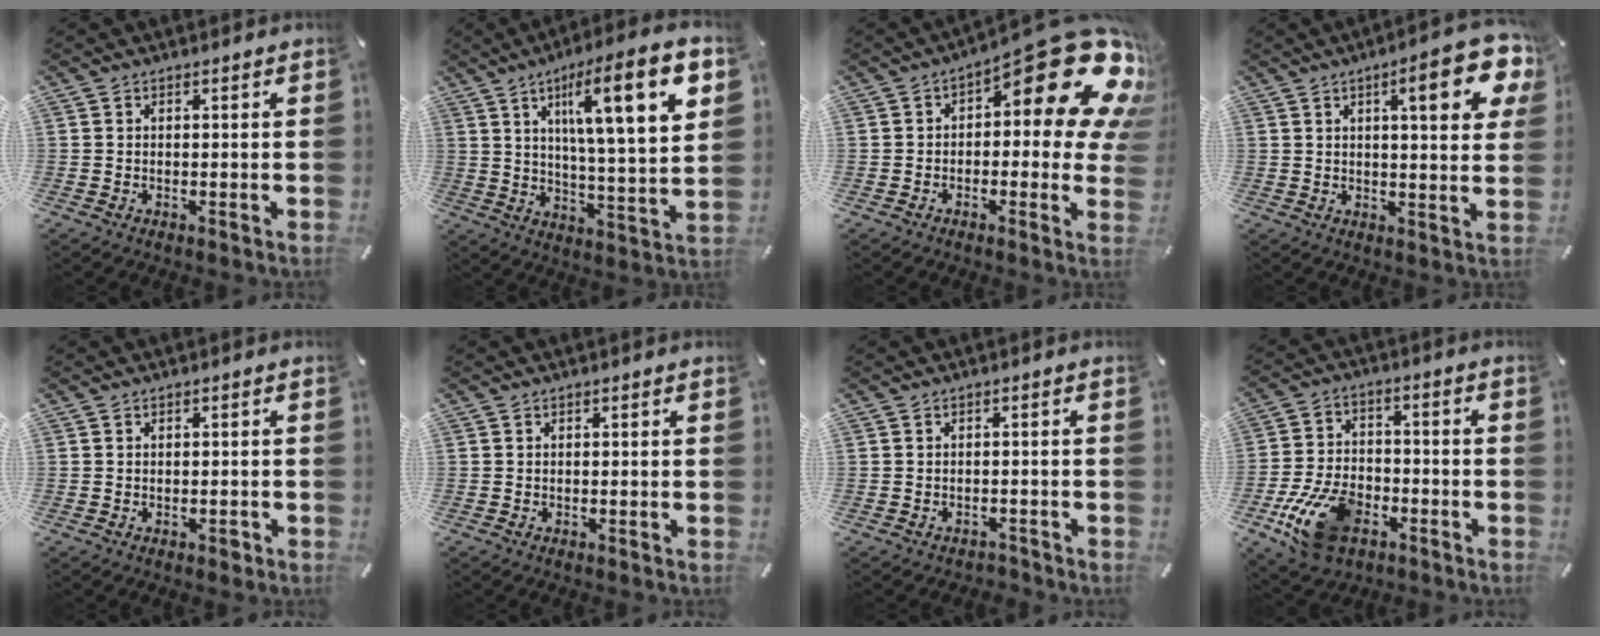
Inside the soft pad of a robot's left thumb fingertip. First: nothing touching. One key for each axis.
{"total": 18.2, "fx": 8.4, "fy": 4.1, "fz": 15.7, "tx": -0.238, "ty": -0.035, "tz": 0.119}
{"total": 20.6, "fx": 10.2, "fy": 7.9, "fz": 16.1, "tx": -0.190, "ty": -0.084, "tz": 0.167}
{"total": 15.2, "fx": 6.8, "fy": 4.1, "fz": 13.0, "tx": -0.179, "ty": -0.027, "tz": 0.099}
{"total": 1.4, "fx": -0.7, "fy": 0.8, "fz": 0.9, "tx": -0.017, "ty": 0.003, "tz": -0.013}
{"total": 0.0}
{"total": 1.4, "fx": -1.2, "fy": 0.7, "fz": 0.2, "tx": -0.005, "ty": 0.006, "tz": -0.028}
{"total": 15.1, "fx": -7.2, "fy": 9.2, "fz": 9.6, "tx": -0.177, "ty": 0.038, "tz": -0.121}